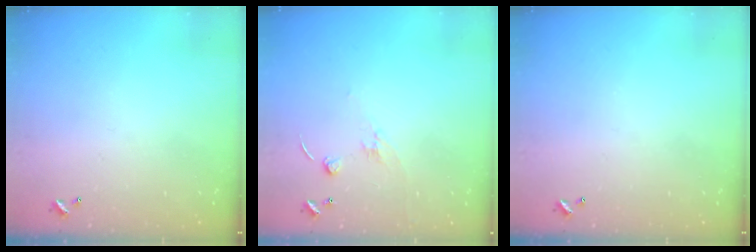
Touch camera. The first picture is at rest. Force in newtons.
{"total": 2.3, "press": 2.3, "slide": 0.5}
{"total": 0.0}